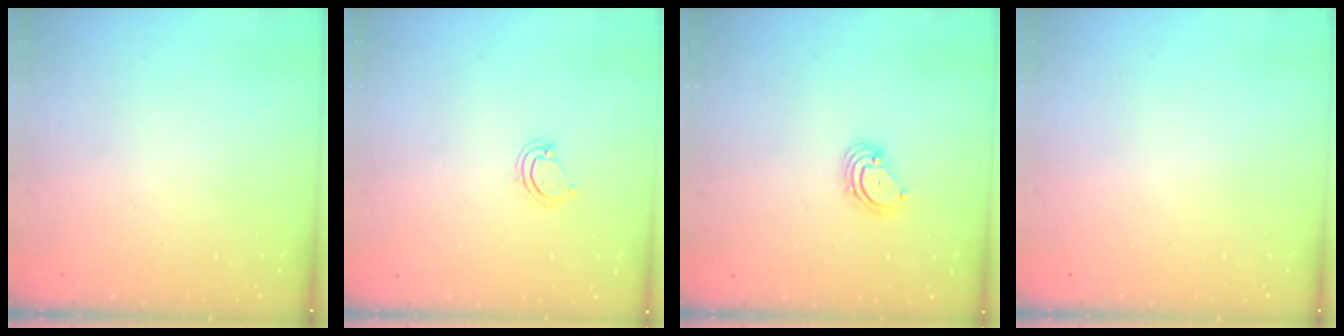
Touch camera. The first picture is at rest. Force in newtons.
{"total": 3.6, "press": 3.6, "slide": 0.2}
{"total": 3.2, "press": 3.2, "slide": 0.1}
{"total": 0.0}